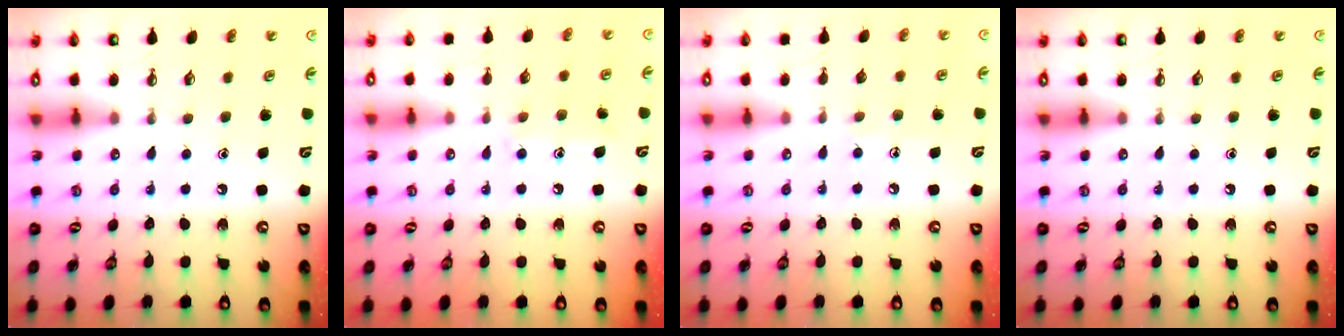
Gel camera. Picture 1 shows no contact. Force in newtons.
{"total": 7.9, "press": 7.9, "slide": 0.6}
{"total": 5.4, "press": 5.4, "slide": 0.5}
{"total": 0.0}